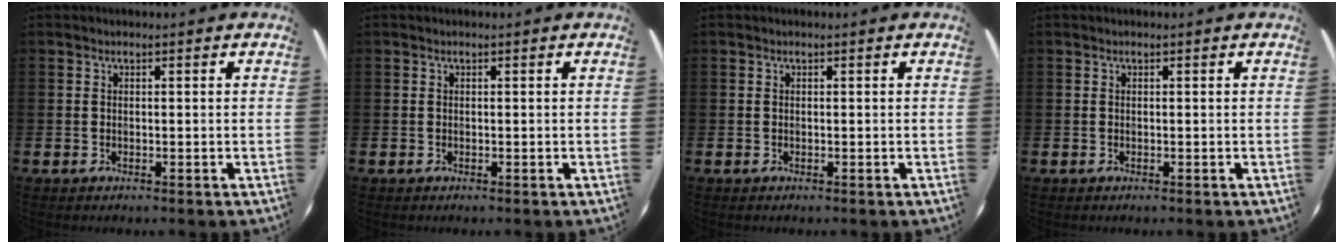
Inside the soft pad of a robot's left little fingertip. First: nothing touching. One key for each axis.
{"total": 0.0}
{"total": 0.0}
{"total": 0.0}